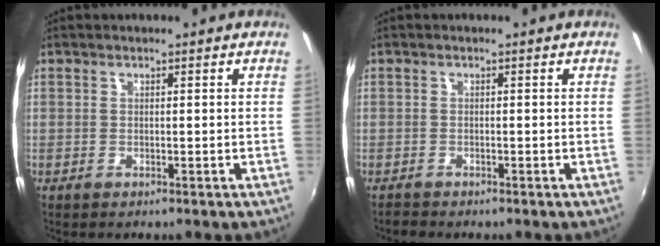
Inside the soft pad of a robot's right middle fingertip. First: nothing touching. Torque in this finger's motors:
{"motor_torque": [0.29, -0.50, 0.05, 0.04]}